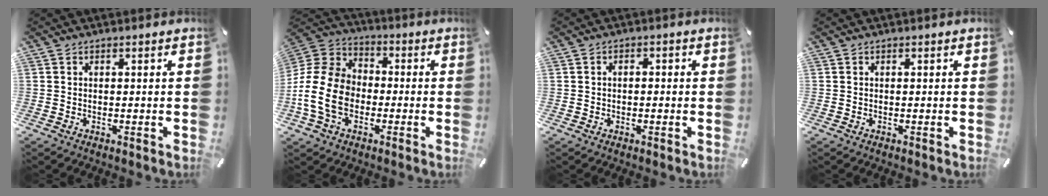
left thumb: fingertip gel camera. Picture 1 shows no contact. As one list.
[{"total": 14.7, "force": [-4.3, 11.3, 8.5], "torque": [-0.195, 0.038, -0.077]}, {"total": 1.3, "force": [-0.4, 0.9, 0.8], "torque": [-0.015, 0.004, -0.010]}, {"total": 0.0}]